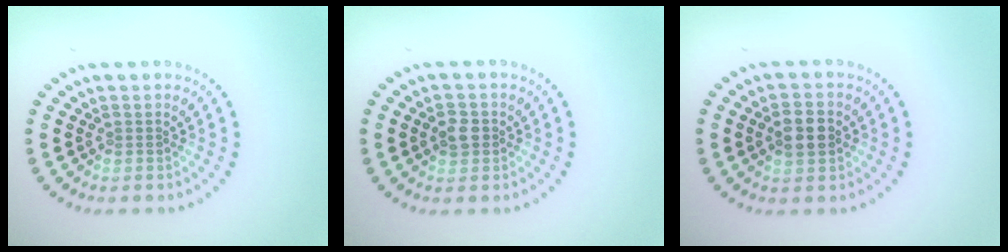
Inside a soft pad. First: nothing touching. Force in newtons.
{"total": 2.0, "press": 2.0, "slide": 0.3}
{"total": 3.4, "press": 3.4, "slide": 0.2}